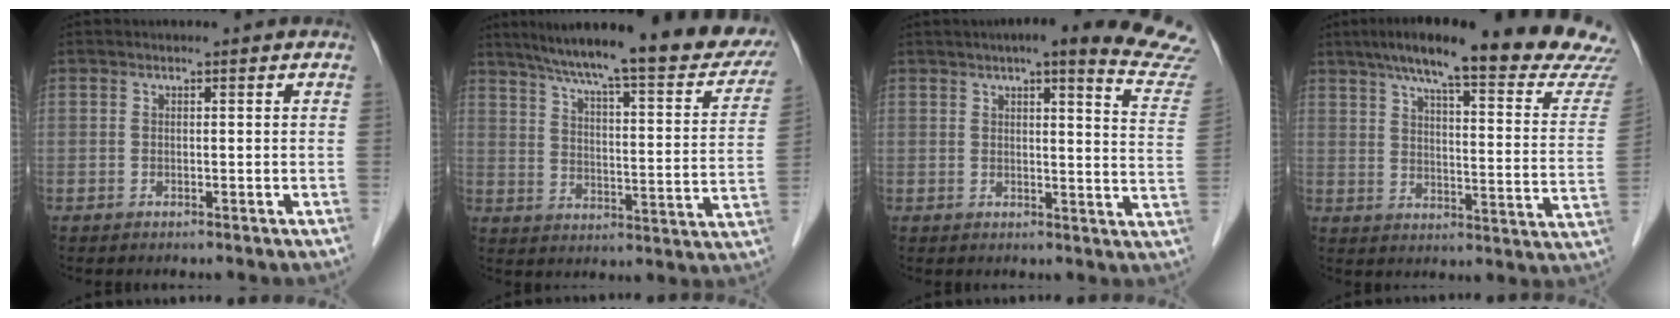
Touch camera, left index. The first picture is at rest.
{"total": 25.8, "force": [21.5, 3.2, 14.0], "torque": [-0.206, -0.027, 0.277]}
{"total": 17.9, "force": [16.3, 0.7, 7.4], "torque": [-0.075, -0.059, 0.166]}
{"total": 26.4, "force": [22.6, 1.6, 13.5], "torque": [-0.197, -0.043, 0.282]}